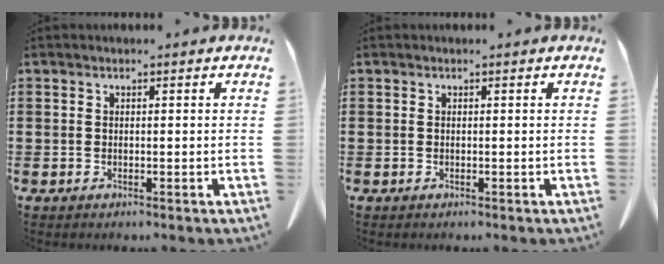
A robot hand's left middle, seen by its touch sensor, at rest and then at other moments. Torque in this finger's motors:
{"motor_torque": [-0.18, -0.71, 0.06, 0.02]}